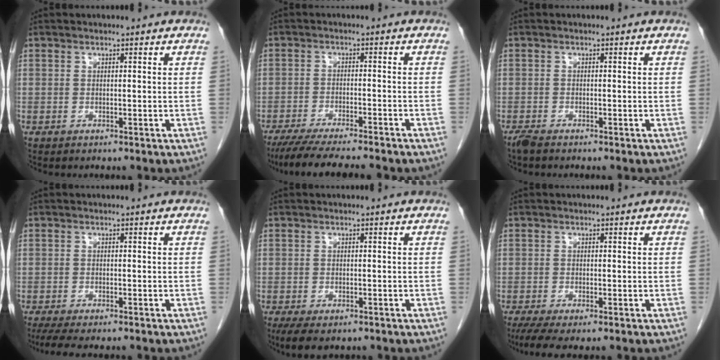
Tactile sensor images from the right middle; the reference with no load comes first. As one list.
[{"total": 12.8, "force": [-11.0, 0.7, 6.4], "torque": [-0.088, -0.024, -0.165]}, {"total": 1.4, "force": [-1.2, 0.2, 0.6], "torque": [-0.022, -0.005, -0.025]}, {"total": 6.6, "force": [-5.4, 1.2, 3.7], "torque": [-0.055, -0.015, -0.082]}, {"total": 5.0, "force": [-3.5, 2.0, 3.0], "torque": [-0.053, -0.013, -0.052]}, {"total": 4.9, "force": [-3.4, 0.8, 3.4], "torque": [-0.061, -0.016, -0.056]}]